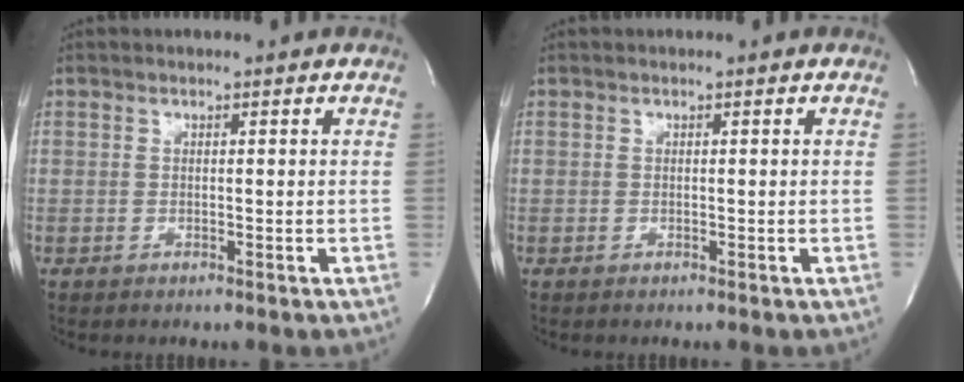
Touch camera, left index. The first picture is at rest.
{"total": 0.0}